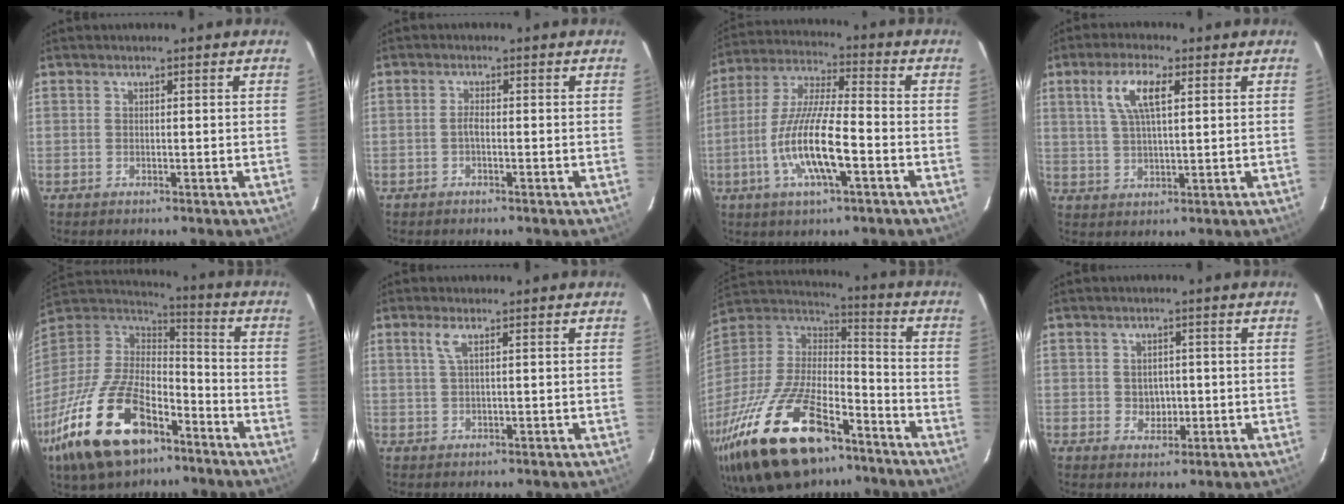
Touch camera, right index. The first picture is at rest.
{"total": 1.2, "force": [-0.5, 0.3, 1.0], "torque": [-0.021, 0.005, -0.010]}
{"total": 14.0, "force": [-4.8, 2.7, 12.8], "torque": [-0.261, -0.009, -0.093]}
{"total": 7.3, "force": [2.8, 2.2, 6.4], "torque": [-0.124, 0.009, 0.055]}
{"total": 27.6, "force": [-15.7, 13.8, 18.0], "torque": [-0.387, -0.031, -0.267]}
{"total": 2.1, "force": [0.9, -0.1, 1.9], "torque": [-0.039, 0.001, 0.020]}
{"total": 32.5, "force": [-20.5, 14.3, 20.9], "torque": [-0.435, -0.036, -0.333]}
{"total": 3.3, "force": [-0.2, 3.0, 1.3], "torque": [-0.021, 0.003, 0.003]}